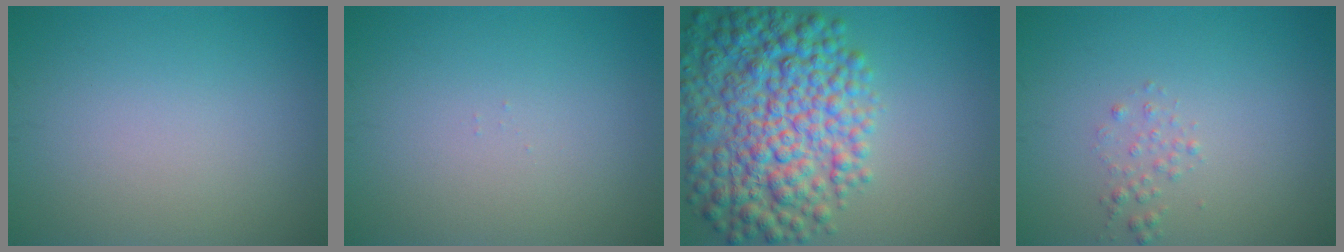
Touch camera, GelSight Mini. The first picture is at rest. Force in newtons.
{"total": 0.0}
{"total": 10.5, "press": 10.4, "slide": 0.3}
{"total": 0.9, "press": 0.9, "slide": 0.1}